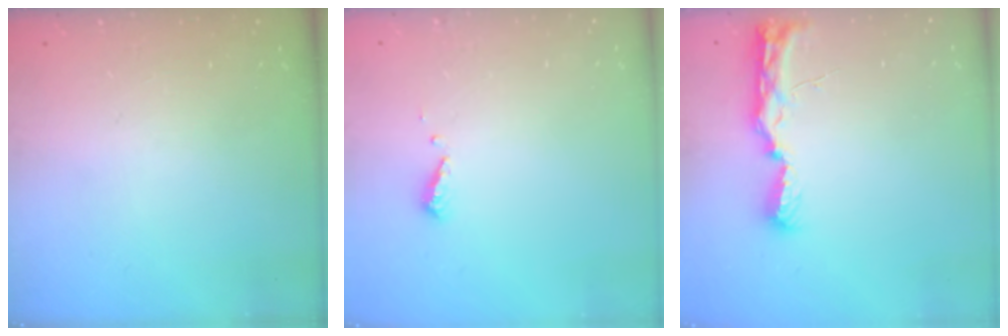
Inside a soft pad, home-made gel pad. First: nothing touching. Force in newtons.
{"total": 4.2, "press": 4.2, "slide": 0.3}
{"total": 9.6, "press": 9.3, "slide": 2.4}